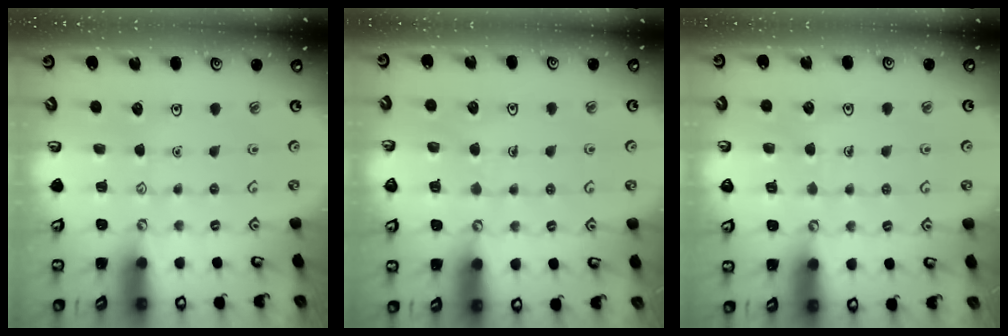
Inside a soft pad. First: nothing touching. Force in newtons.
{"total": 5.4, "press": 5.4, "slide": 0.4}
{"total": 3.7, "press": 3.7, "slide": 0.2}